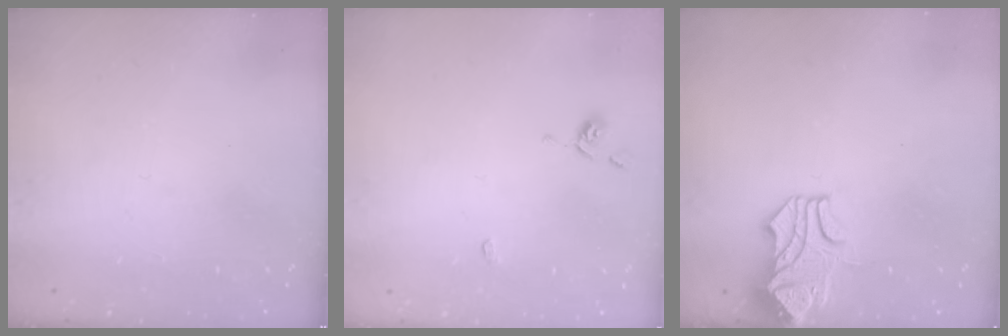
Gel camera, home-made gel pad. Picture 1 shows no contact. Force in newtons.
{"total": 0.9, "press": 0.9, "slide": 0.4}
{"total": 1.6, "press": 0.8, "slide": 1.3}